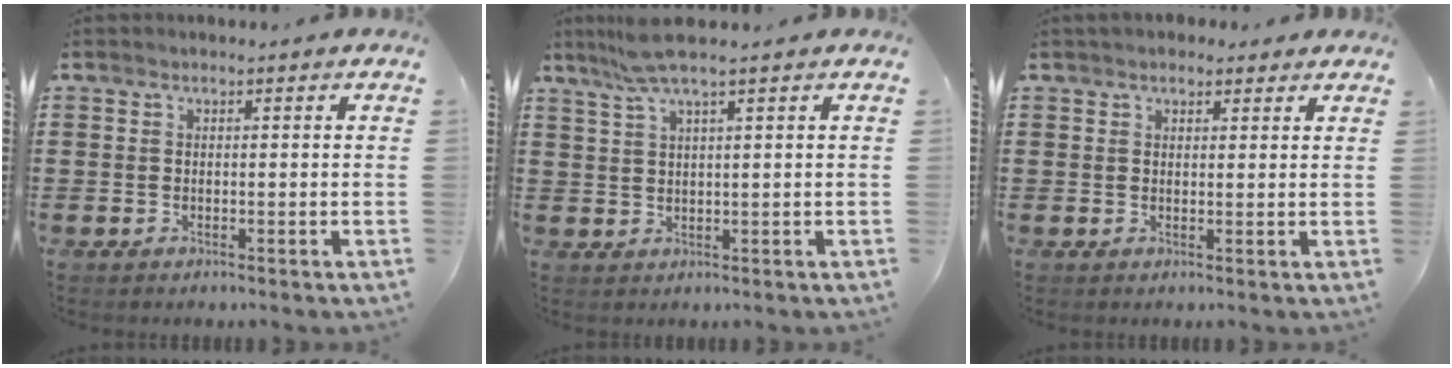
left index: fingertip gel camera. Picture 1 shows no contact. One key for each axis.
{"total": 4.6, "fx": 3.0, "fy": 0.0, "fz": 3.6, "tx": -0.076, "ty": 0.004, "tz": 0.055}
{"total": 2.2, "fx": 1.8, "fy": 1.2, "fz": 0.5, "tx": -0.007, "ty": 0.005, "tz": 0.032}